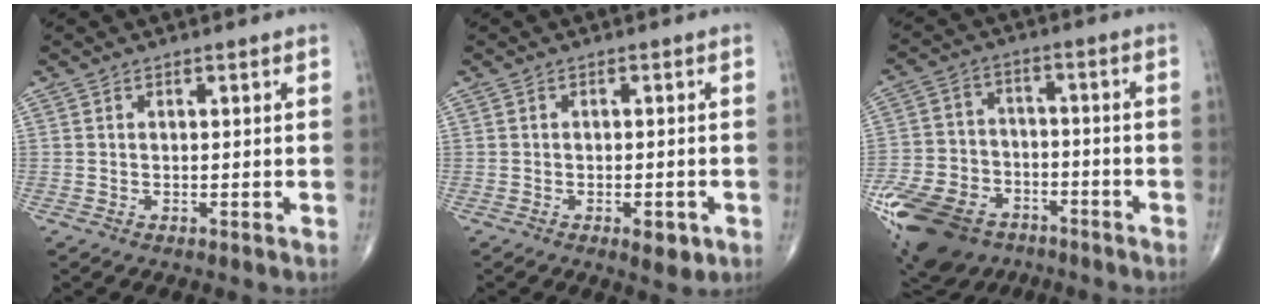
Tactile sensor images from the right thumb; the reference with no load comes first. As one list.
[{"total": 3.8, "force": [-1.6, 1.7, 3.0], "torque": [-0.034, 0.000, -0.016]}, {"total": 20.5, "force": [-11.2, 13.7, 10.3], "torque": [-0.237, 0.034, -0.189]}]